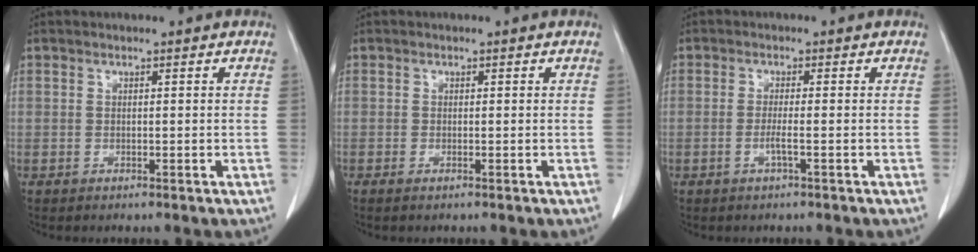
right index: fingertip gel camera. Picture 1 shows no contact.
{"total": 0.8, "force": [-0.5, 0.1, 0.6], "torque": [-0.010, -0.001, -0.009]}
{"total": 1.8, "force": [-0.7, -0.2, 1.6], "torque": [-0.031, -0.001, -0.016]}